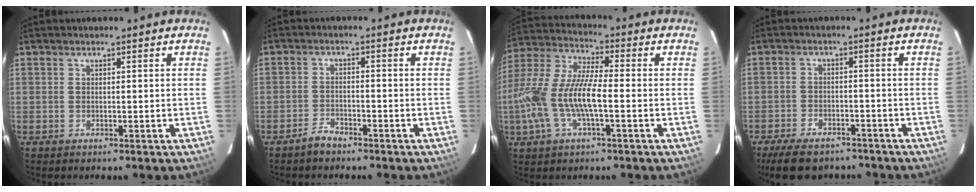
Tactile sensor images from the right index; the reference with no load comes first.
{"total": 3.0, "force": [-2.7, 1.1, 1.0], "torque": [-0.031, 0.005, -0.048]}
{"total": 15.3, "force": [-3.4, 4.4, 14.2], "torque": [-0.297, -0.003, -0.068]}
{"total": 11.7, "force": [-9.3, 5.0, 5.1], "torque": [-0.121, -0.010, -0.141]}